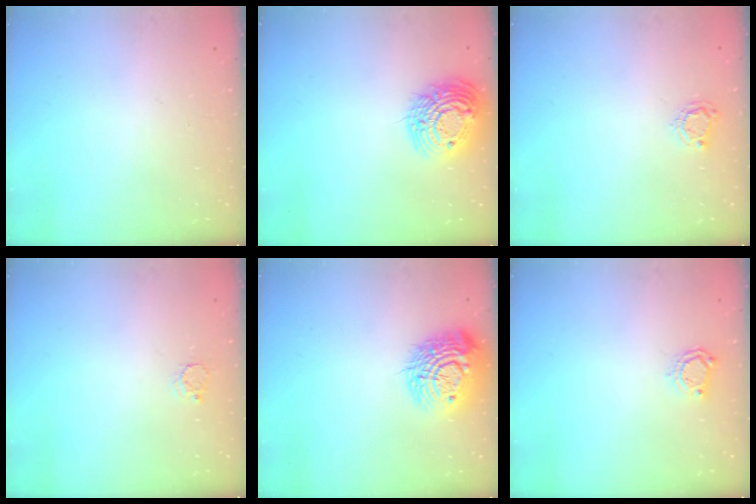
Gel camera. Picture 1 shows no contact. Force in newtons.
{"total": 16.4, "press": 16.3, "slide": 1.5}
{"total": 4.5, "press": 4.5, "slide": 0.5}
{"total": 2.4, "press": 2.4, "slide": 0.3}
{"total": 15.9, "press": 15.9, "slide": 1.0}
{"total": 5.5, "press": 5.4, "slide": 0.6}